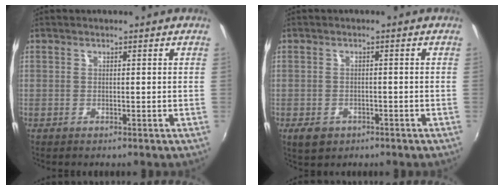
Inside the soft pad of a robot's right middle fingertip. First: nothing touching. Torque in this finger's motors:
{"motor_torque": [0.42, -0.37, 0.10, 0.03]}